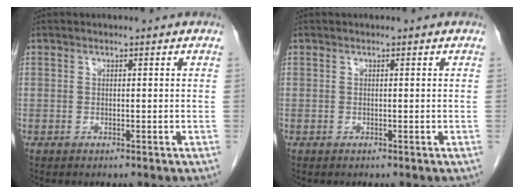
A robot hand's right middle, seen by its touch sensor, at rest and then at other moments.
{"total": 0.0}